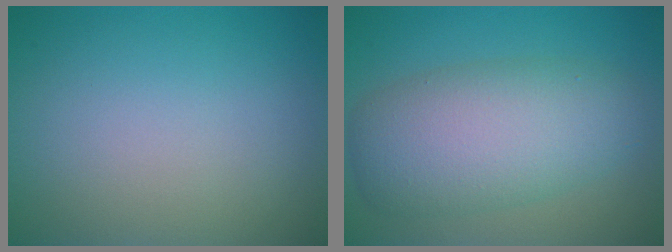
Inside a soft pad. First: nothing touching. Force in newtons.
{"total": 7.7, "press": 7.6, "slide": 0.5}